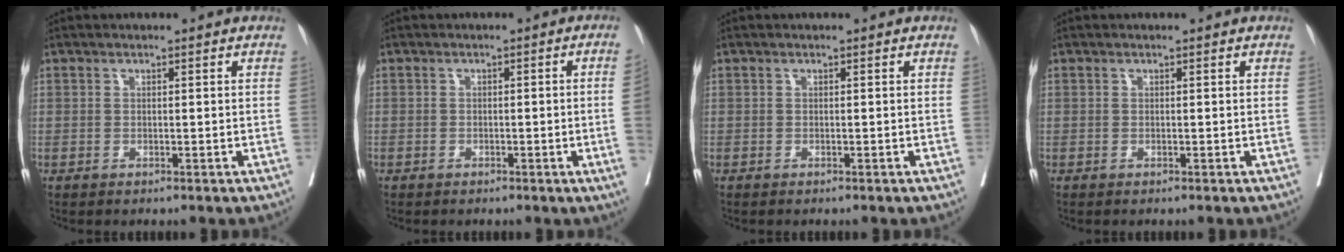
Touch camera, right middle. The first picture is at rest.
{"total": 3.2, "force": [-0.8, -0.8, 3.0], "torque": [-0.040, 0.001, -0.009]}
{"total": 0.0}
{"total": 0.0}